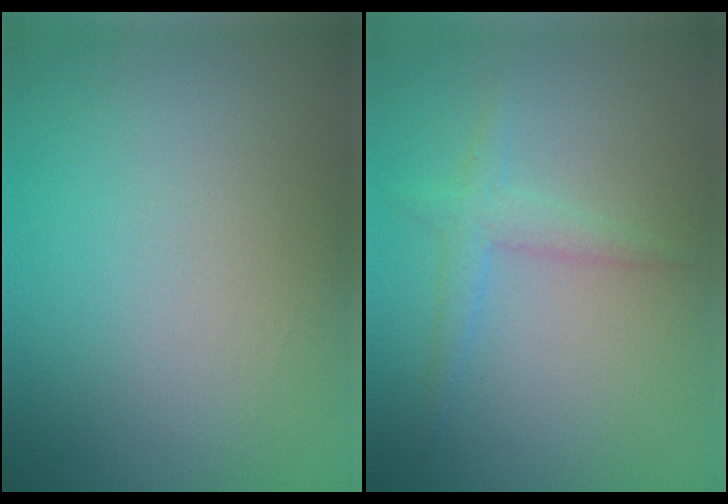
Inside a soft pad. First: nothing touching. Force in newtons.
{"total": 1.7, "press": 1.7, "slide": 0.1}